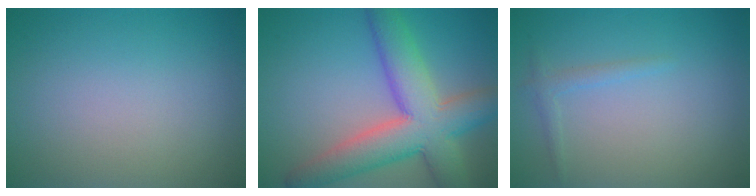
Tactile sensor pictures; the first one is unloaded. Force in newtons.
{"total": 9.2, "press": 9.1, "slide": 0.5}
{"total": 1.1, "press": 1.1, "slide": 0.0}